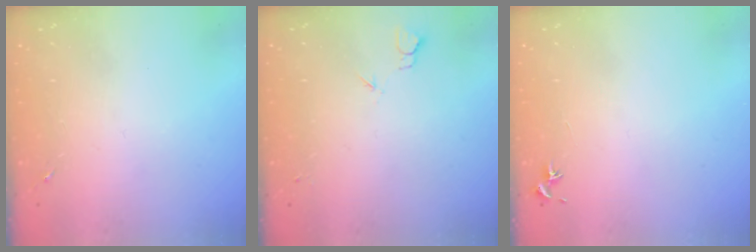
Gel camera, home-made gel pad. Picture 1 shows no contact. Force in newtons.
{"total": 3.2, "press": 3.2, "slide": 0.4}
{"total": 0.7, "press": 0.7, "slide": 0.3}